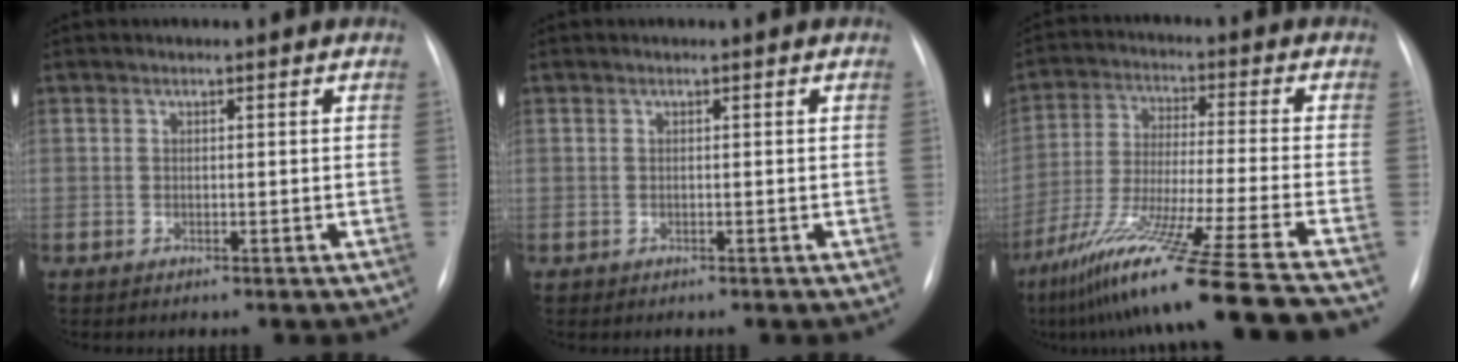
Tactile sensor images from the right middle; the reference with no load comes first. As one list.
[{"total": 0.0}, {"total": 22.1, "force": [-17.7, -3.2, 12.9], "torque": [-0.206, -0.052, -0.296]}]